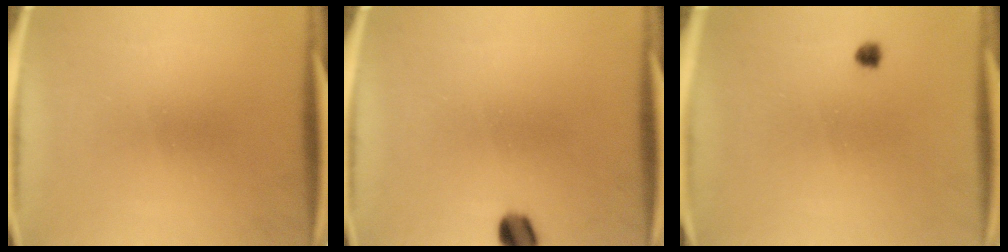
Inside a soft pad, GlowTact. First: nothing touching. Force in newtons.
{"total": 4.0}
{"total": 1.2}